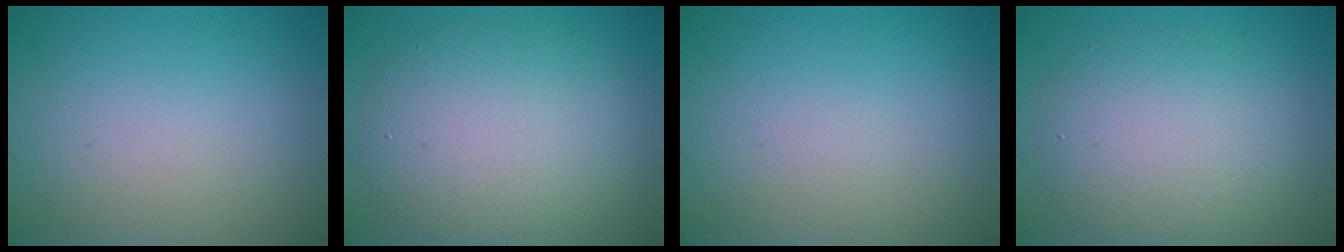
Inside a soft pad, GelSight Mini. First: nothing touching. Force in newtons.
{"total": 8.1, "press": 8.1, "slide": 0.4}
{"total": 0.0}
{"total": 5.7, "press": 5.7, "slide": 0.4}